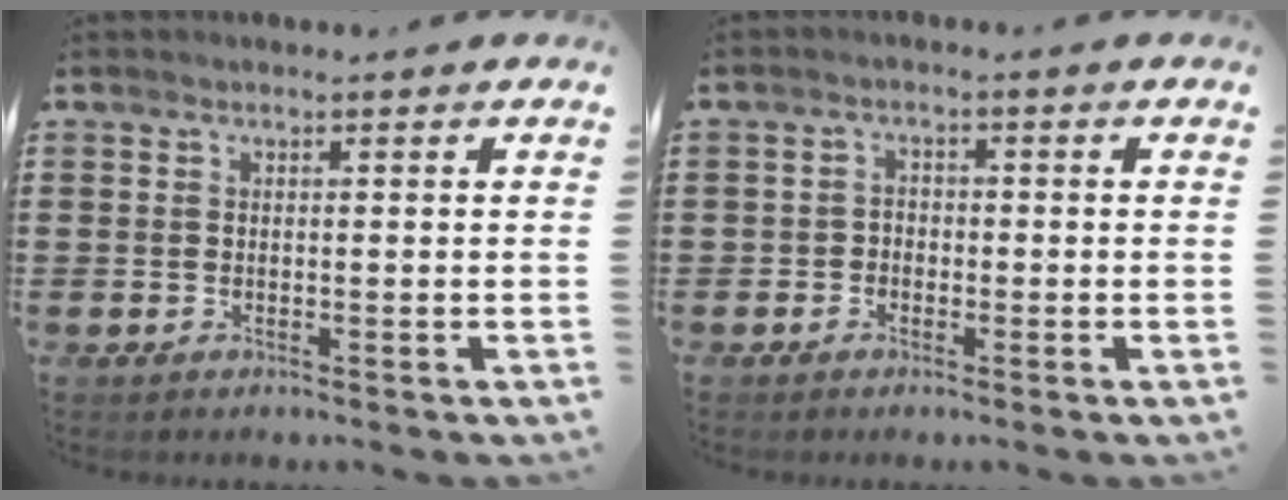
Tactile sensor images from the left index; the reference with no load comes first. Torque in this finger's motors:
{"motor_torque": [-0.08, 0.20, -0.08, -0.01]}